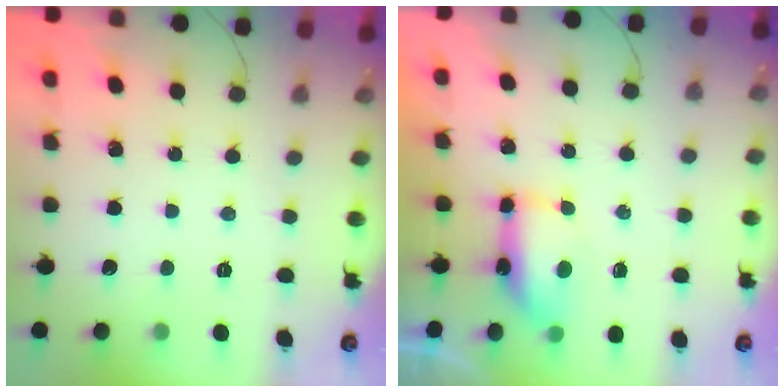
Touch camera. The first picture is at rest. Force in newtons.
{"total": 13.8, "press": 9.3, "slide": 10.2}